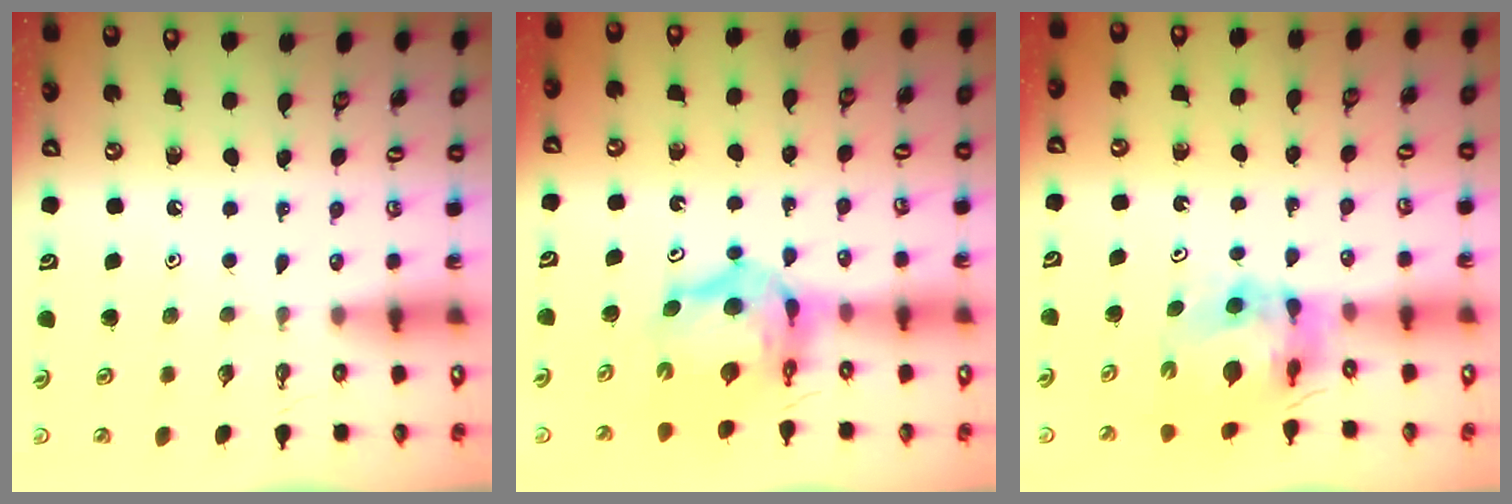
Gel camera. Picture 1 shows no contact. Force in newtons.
{"total": 10.3, "press": 10.2, "slide": 1.2}
{"total": 10.0, "press": 10.0, "slide": 1.0}